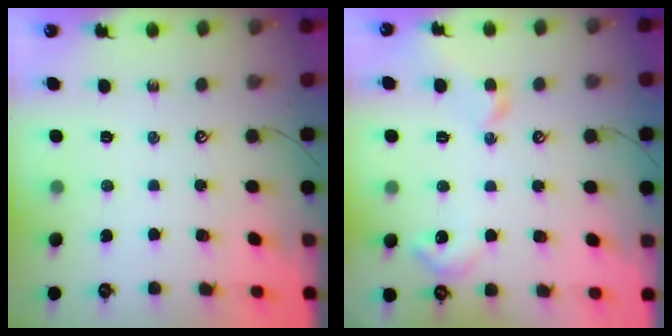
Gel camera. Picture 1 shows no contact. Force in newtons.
{"total": 5.0, "press": 5.0, "slide": 0.7}